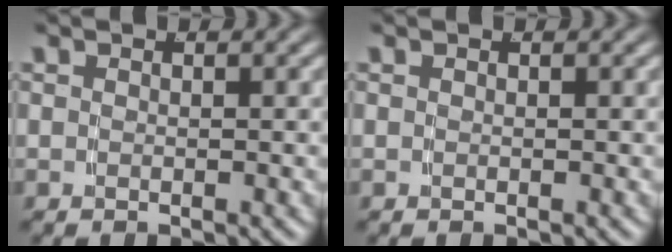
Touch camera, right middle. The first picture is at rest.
{"total": 0.0}